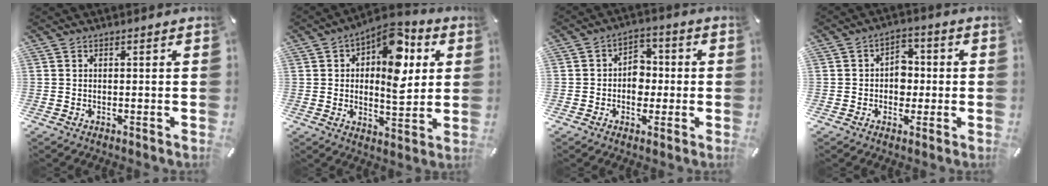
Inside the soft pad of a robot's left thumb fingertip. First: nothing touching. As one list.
[{"total": 15.1, "force": [5.1, 8.6, 11.3], "torque": [-0.147, -0.023, 0.087]}, {"total": 6.5, "force": [-1.4, 5.5, 3.1], "torque": [-0.036, 0.012, -0.027]}, {"total": 6.0, "force": [-0.7, 5.2, 2.9], "torque": [-0.036, 0.008, -0.016]}]